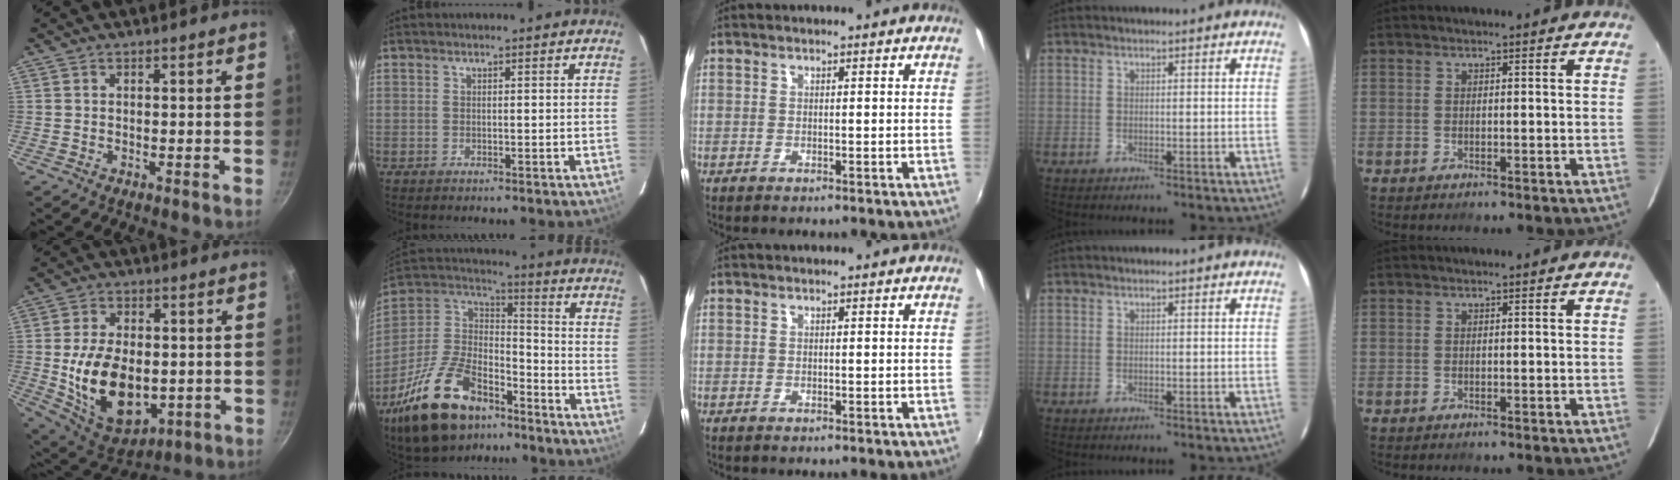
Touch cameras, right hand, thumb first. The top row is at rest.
{"thumb": {"total": 18.0, "force": [-1.9, 11.5, 13.7], "torque": [-0.215, -0.007, -0.013]}, "index": {"total": 24.8, "force": [-16.1, 12.5, 14.2], "torque": [-0.298, 0.003, -0.268]}}